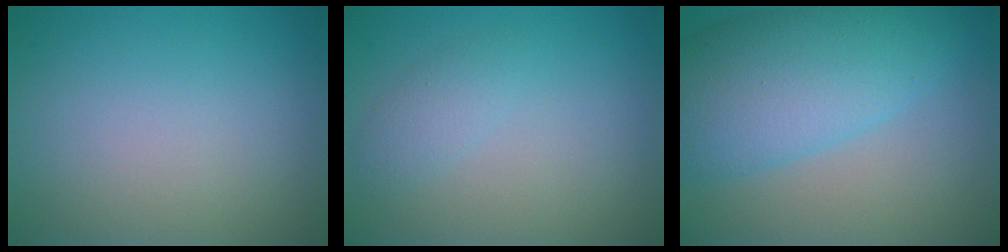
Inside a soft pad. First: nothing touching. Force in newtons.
{"total": 1.6, "press": 1.6, "slide": 0.0}
{"total": 8.6, "press": 8.6, "slide": 0.2}